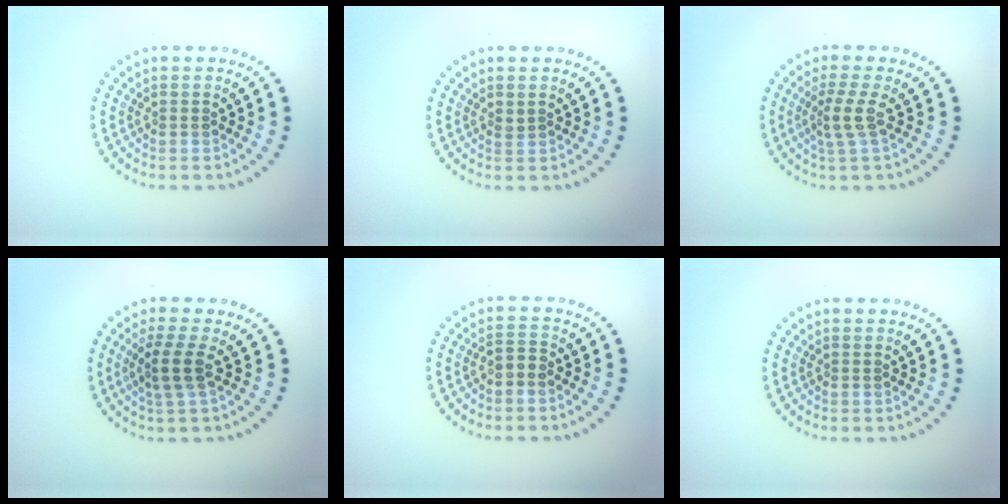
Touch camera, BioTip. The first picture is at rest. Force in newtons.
{"total": 0.6, "press": 0.4, "slide": 0.4}
{"total": 2.3, "press": 1.7, "slide": 1.5}
{"total": 2.6, "press": 2.0, "slide": 1.7}
{"total": 1.4, "press": 1.1, "slide": 0.9}
{"total": 0.0}